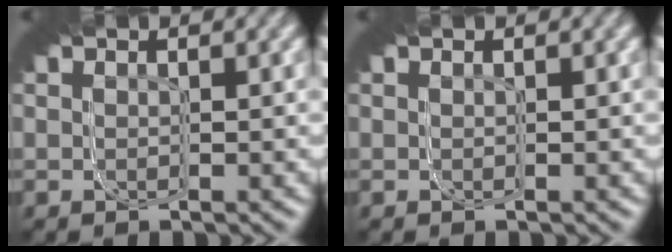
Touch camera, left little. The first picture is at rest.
{"total": 0.0}